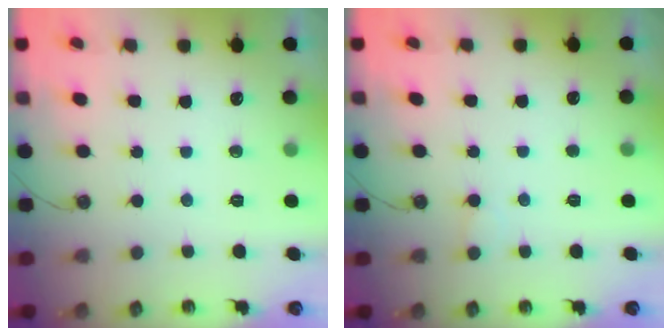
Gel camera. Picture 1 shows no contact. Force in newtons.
{"total": 5.5, "press": 5.5, "slide": 0.4}